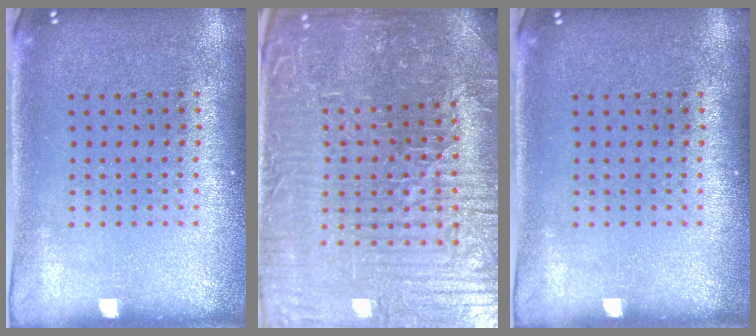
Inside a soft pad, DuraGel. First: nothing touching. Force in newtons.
{"total": 5.7, "press": 5.4, "slide": 1.6}
{"total": 0.0}